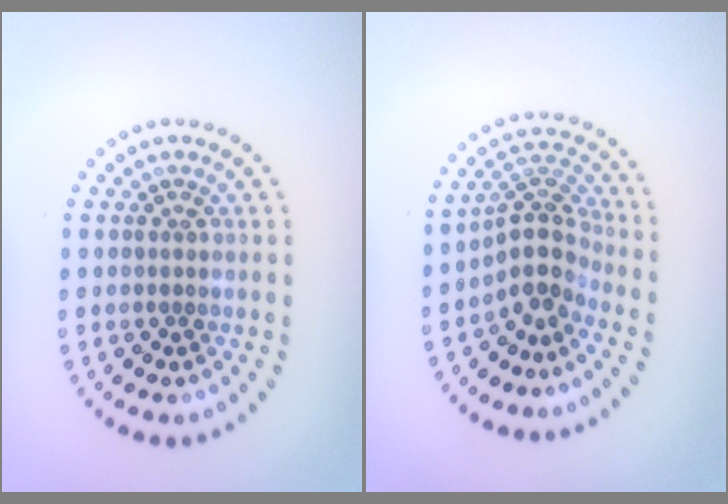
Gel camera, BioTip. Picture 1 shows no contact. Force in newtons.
{"total": 3.7, "press": 2.6, "slide": 2.6}